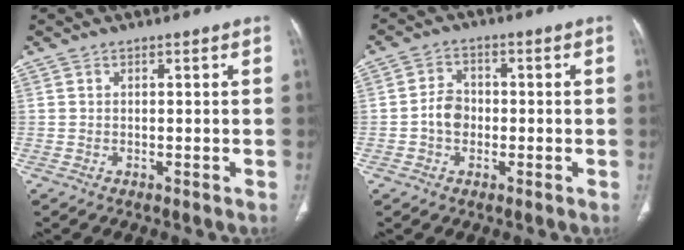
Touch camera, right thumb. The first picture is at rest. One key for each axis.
{"total": 4.6, "fx": -0.9, "fy": 3.6, "fz": 2.7, "tx": -0.033, "ty": 0.014, "tz": -0.023}